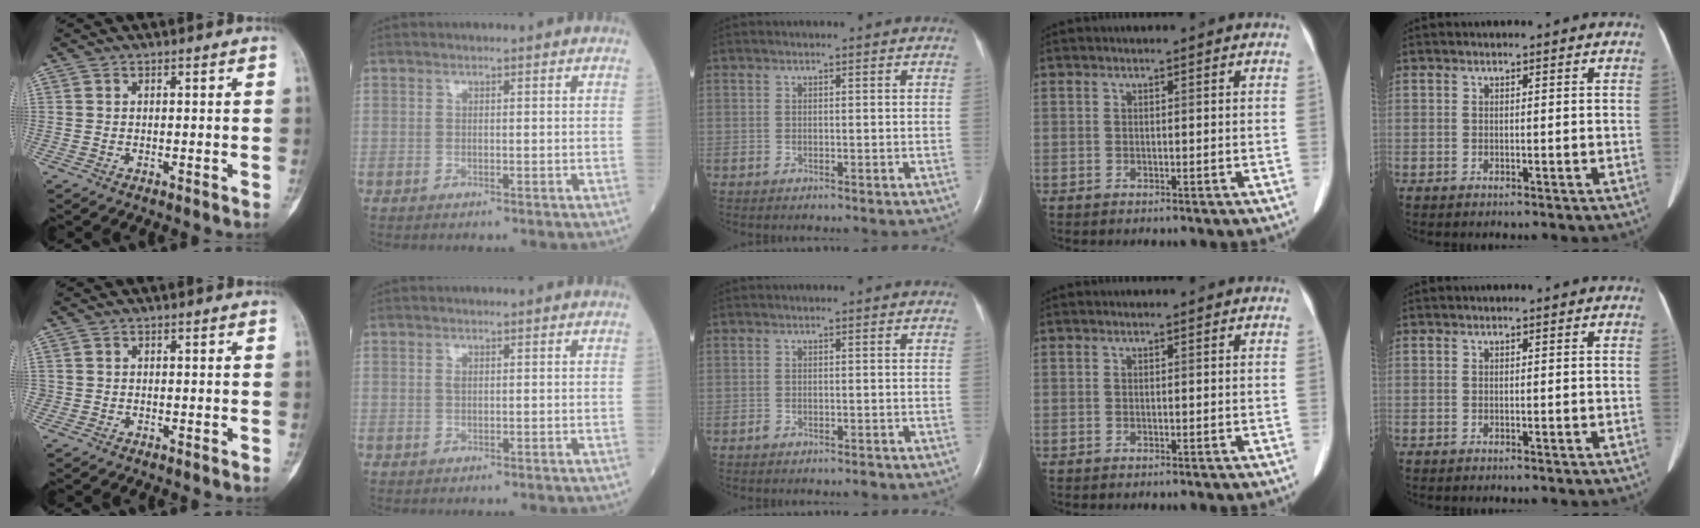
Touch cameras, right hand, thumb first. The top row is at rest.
{"thumb": {"total": 1.0, "force": [-0.4, 0.9, 0.0], "torque": [0.000, 0.005, -0.010]}, "index": {"total": 0.7, "force": [0.2, 0.3, 0.6], "torque": [-0.013, 0.000, 0.003]}, "middle": {"total": 1.2, "force": [-1.0, 0.4, 0.6], "torque": [-0.012, -0.001, -0.013]}}